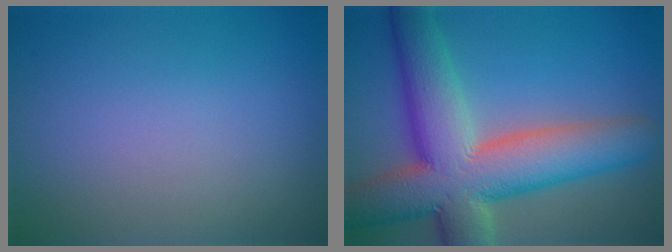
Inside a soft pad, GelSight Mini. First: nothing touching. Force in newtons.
{"total": 12.7, "press": 12.6, "slide": 1.0}